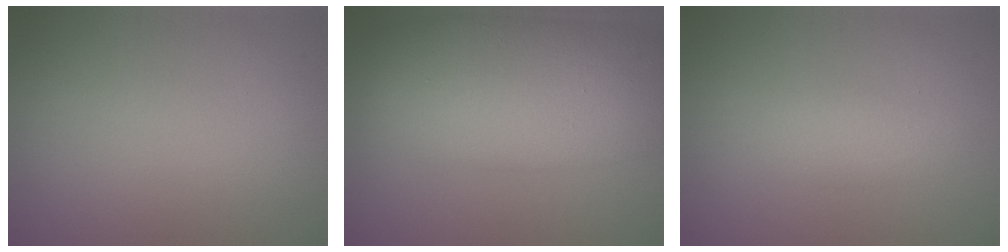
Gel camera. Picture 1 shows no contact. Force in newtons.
{"total": 11.0, "press": 11.0, "slide": 0.2}
{"total": 2.0, "press": 2.0, "slide": 0.1}